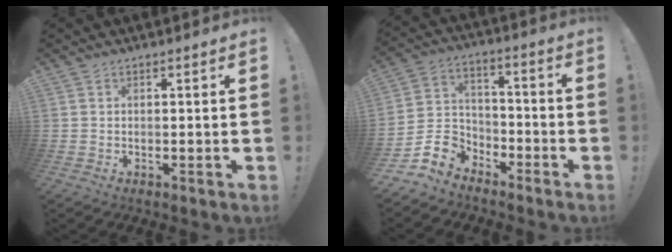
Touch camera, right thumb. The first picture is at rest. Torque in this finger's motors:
{"motor_torque": [-0.18, -0.21, -0.08, -0.08, 0.04]}